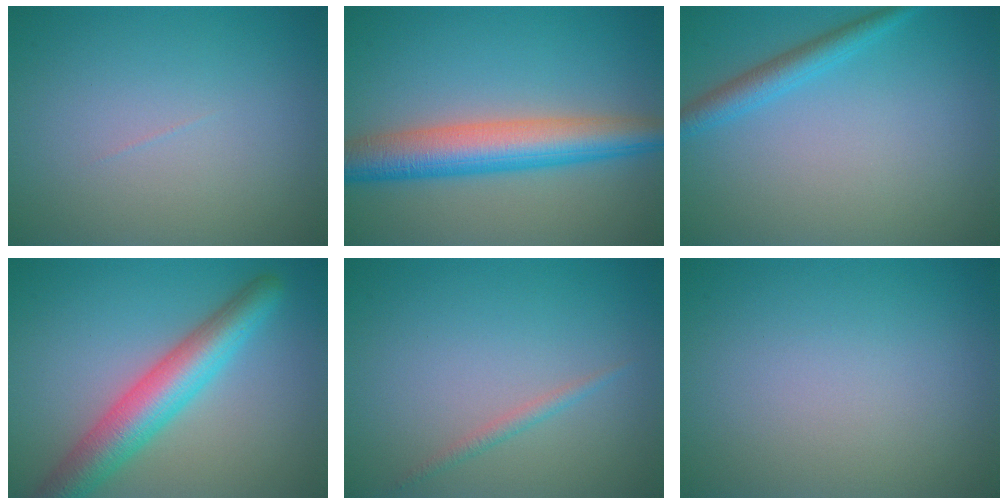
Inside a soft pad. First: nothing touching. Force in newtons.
{"total": 7.0, "press": 7.0, "slide": 0.2}
{"total": 2.5, "press": 2.5, "slide": 0.1}
{"total": 6.4, "press": 6.4, "slide": 0.3}
{"total": 0.9, "press": 0.9, "slide": 0.1}
{"total": 0.0}